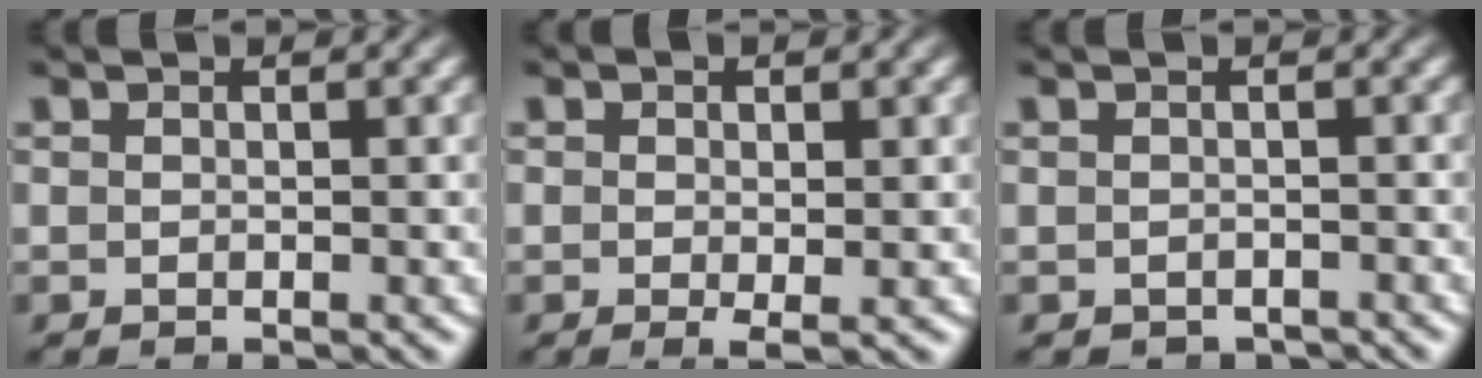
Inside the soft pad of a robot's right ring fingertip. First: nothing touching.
{"total": 1.4, "force": [-0.1, 0.3, 1.3], "torque": [-0.021, -0.002, -0.002]}
{"total": 1.4, "force": [-1.3, 0.6, -0.1], "torque": [-0.002, -0.011, -0.015]}